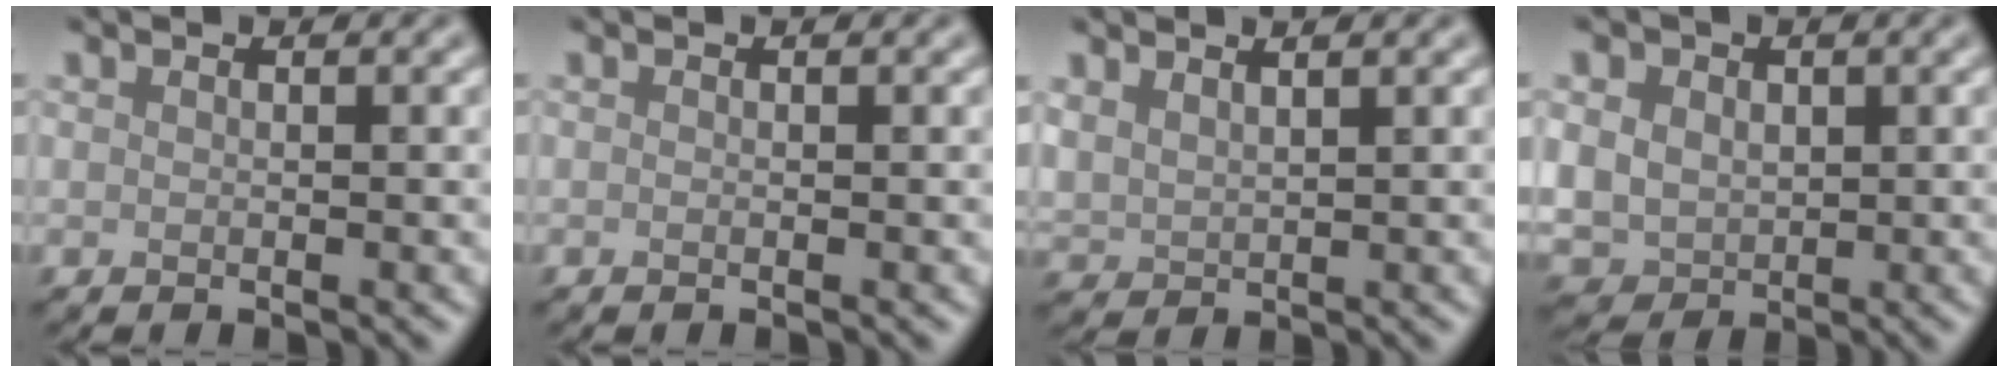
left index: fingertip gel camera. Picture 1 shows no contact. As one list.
[{"total": 0.0}, {"total": 1.6, "force": [1.5, 0.4, 0.5], "torque": [-0.014, 0.004, 0.033]}, {"total": 6.7, "force": [1.4, 5.6, 3.4], "torque": [-0.066, 0.019, 0.011]}]